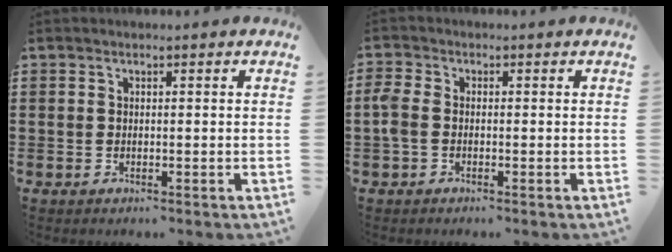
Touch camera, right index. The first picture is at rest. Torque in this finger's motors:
{"motor_torque": [0.56, -0.42, 0.29, 0.09]}